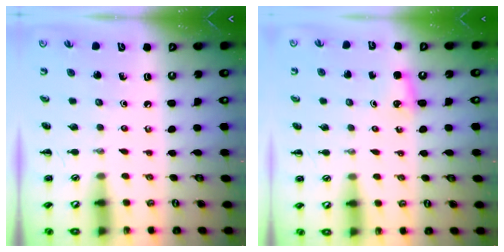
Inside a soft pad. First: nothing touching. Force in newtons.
{"total": 4.2, "press": 4.0, "slide": 1.3}